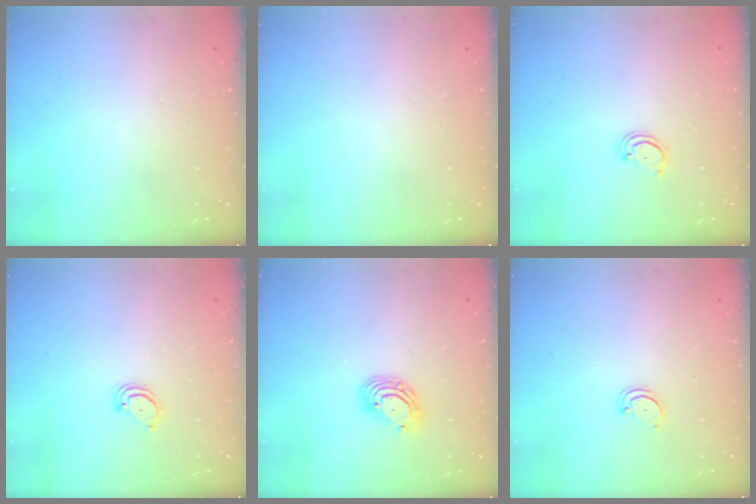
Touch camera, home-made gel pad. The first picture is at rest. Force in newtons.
{"total": 0.0}
{"total": 2.2, "press": 2.2, "slide": 0.2}
{"total": 3.0, "press": 3.0, "slide": 0.2}
{"total": 6.5, "press": 6.5, "slide": 1.1}
{"total": 2.7, "press": 2.7, "slide": 0.3}